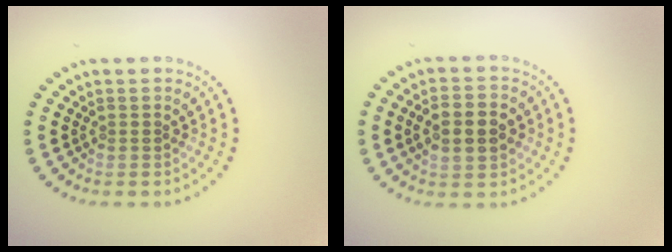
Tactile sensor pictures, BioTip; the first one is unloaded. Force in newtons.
{"total": 4.8, "press": 4.8, "slide": 0.4}